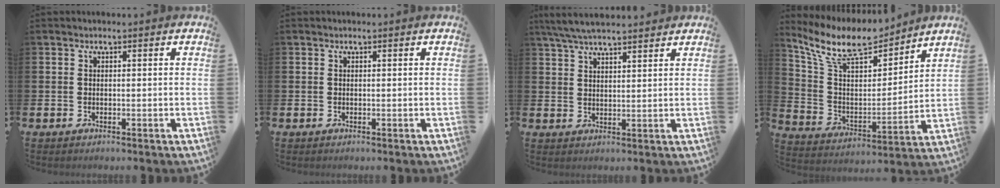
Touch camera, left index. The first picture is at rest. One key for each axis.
{"total": 0.0}
{"total": 6.6, "fx": 6.3, "fy": 0.6, "fz": 1.6, "tx": -0.059, "ty": -0.030, "tz": 0.116}
{"total": 10.2, "fx": 9.2, "fy": 3.0, "fz": 3.5, "tx": -0.109, "ty": -0.059, "tz": 0.161}